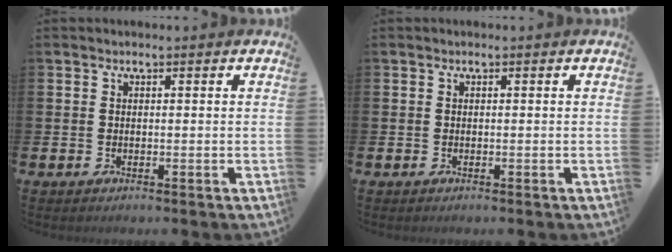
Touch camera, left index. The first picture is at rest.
{"total": 0.0}